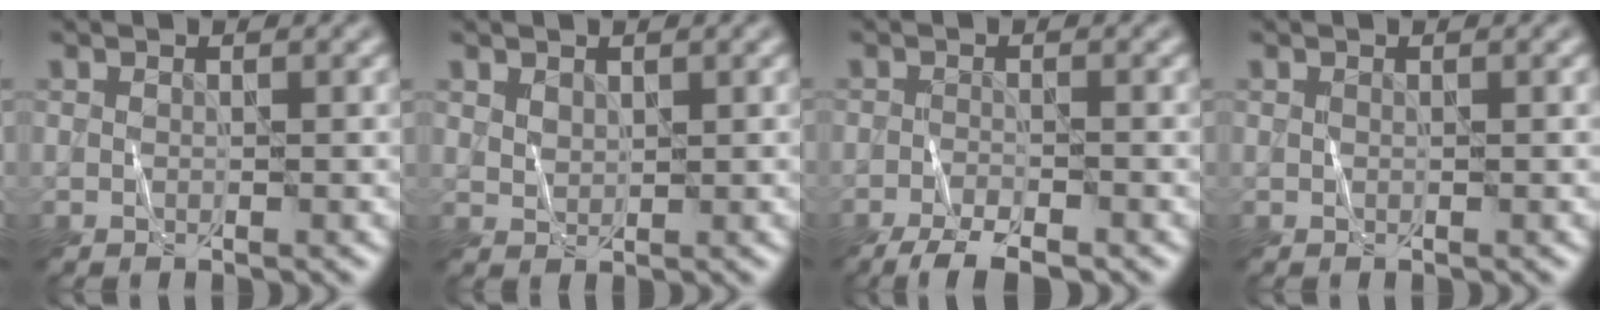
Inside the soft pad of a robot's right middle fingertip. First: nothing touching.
{"total": 1.3, "force": [1.0, 0.7, 0.2], "torque": [-0.007, 0.000, 0.022]}
{"total": 4.5, "force": [-3.6, 1.0, 2.6], "torque": [-0.046, -0.011, -0.067]}
{"total": 0.0}